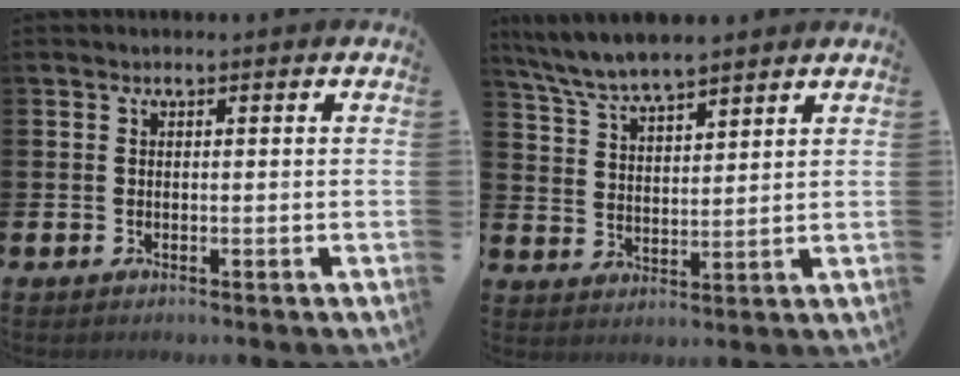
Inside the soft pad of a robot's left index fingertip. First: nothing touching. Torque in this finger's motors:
{"motor_torque": [0.10, -0.25, 0.77, 0.21]}